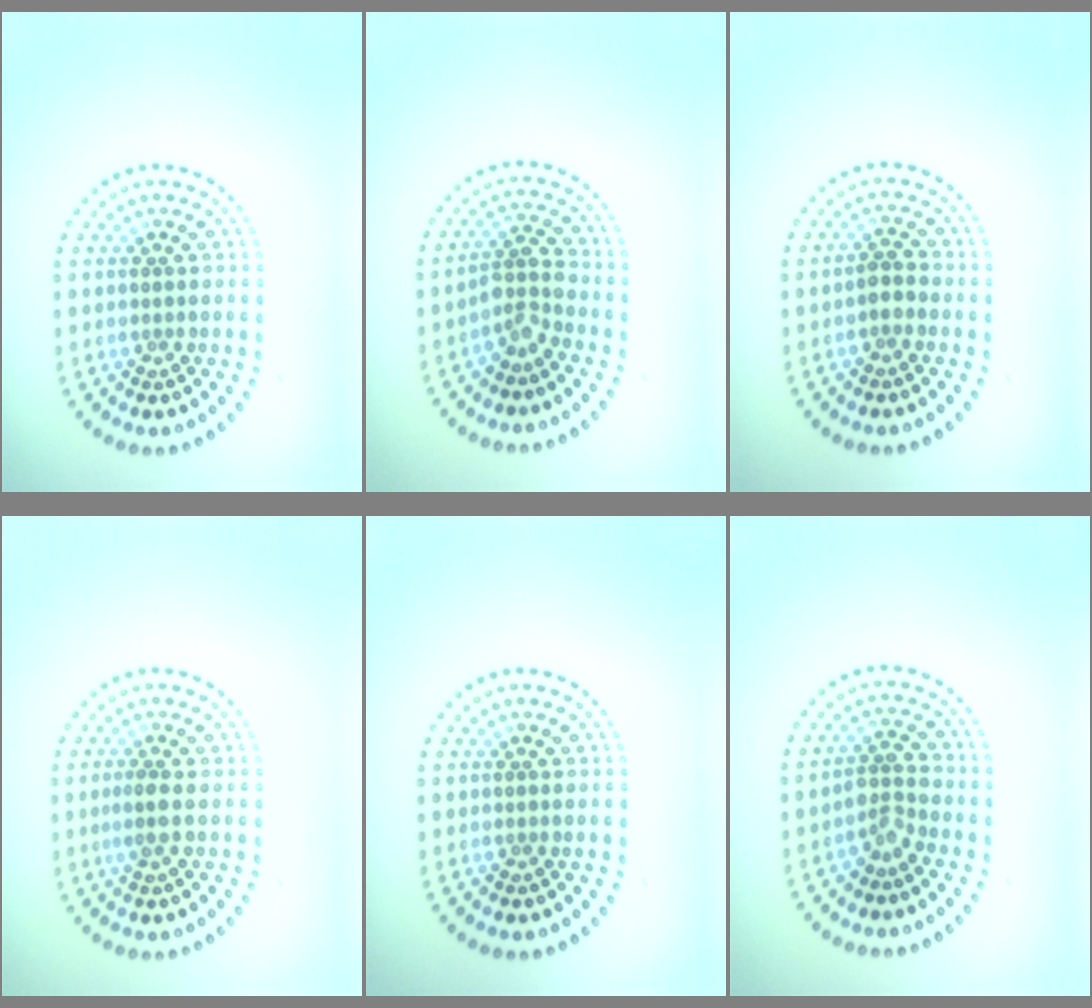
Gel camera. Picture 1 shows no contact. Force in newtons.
{"total": 2.6, "press": 1.9, "slide": 1.7}
{"total": 1.4, "press": 1.3, "slide": 0.4}
{"total": 1.6, "press": 1.3, "slide": 1.0}
{"total": 0.0}
{"total": 2.1, "press": 1.7, "slide": 1.3}